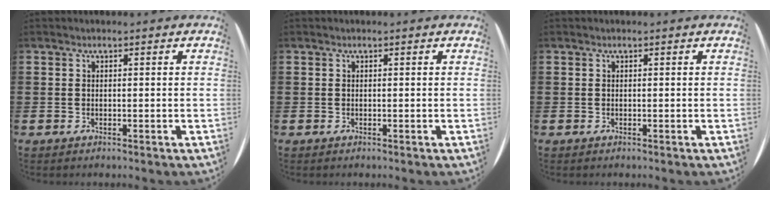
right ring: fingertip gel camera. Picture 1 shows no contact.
{"total": 0.0}
{"total": 0.0}